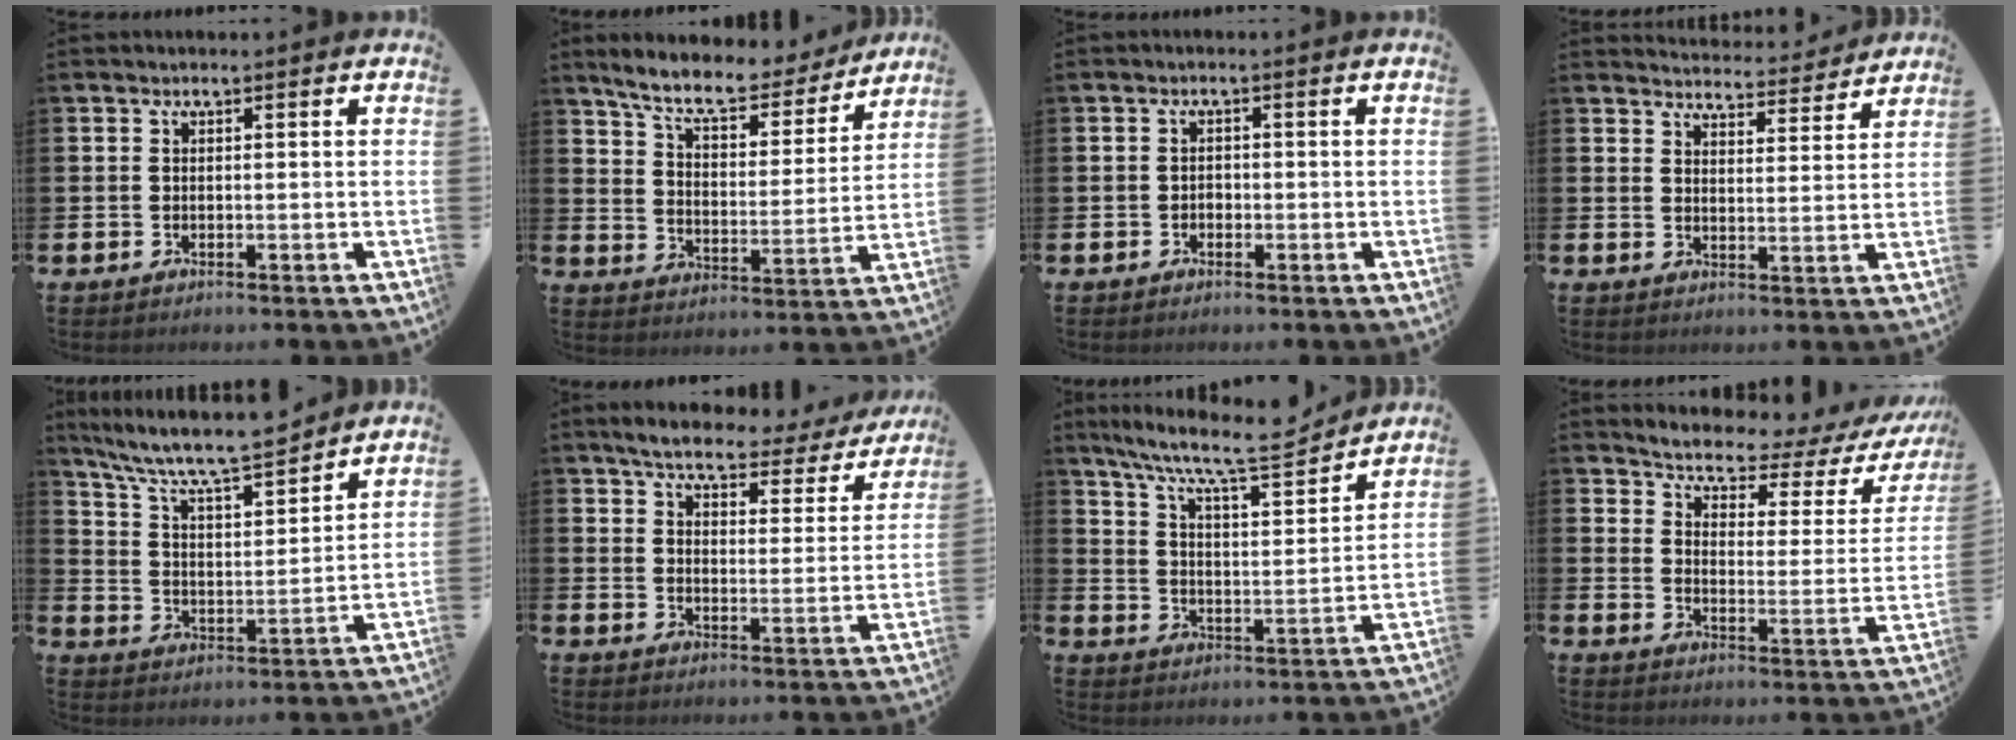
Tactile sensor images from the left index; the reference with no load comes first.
{"total": 8.6, "force": [7.8, 2.0, 2.9], "torque": [-0.087, -0.050, 0.135]}
{"total": 1.0, "force": [-0.6, 0.8, 0.2], "torque": [-0.002, 0.001, -0.013]}
{"total": 4.4, "force": [4.4, 0.5, 0.2], "torque": [-0.008, -0.036, 0.074]}
{"total": 8.6, "force": [8.1, 1.0, 3.0], "torque": [-0.096, -0.056, 0.139]}
{"total": 5.3, "force": [4.9, 1.2, 1.6], "torque": [-0.051, -0.032, 0.078]}
{"total": 9.7, "force": [8.7, 1.1, 4.2], "torque": [-0.110, -0.057, 0.146]}
{"total": 5.4, "force": [5.1, 1.2, 1.2], "torque": [-0.047, -0.045, 0.081]}